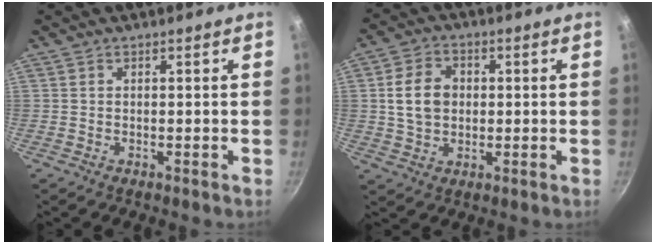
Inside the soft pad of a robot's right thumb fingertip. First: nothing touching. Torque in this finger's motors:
{"motor_torque": [-0.32, 0.53, 0.46, -0.18, 0.06]}